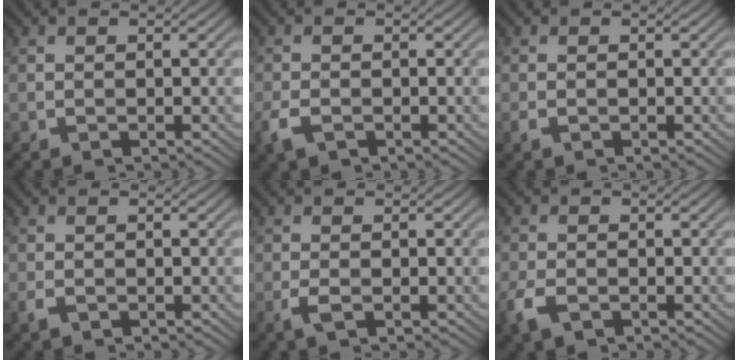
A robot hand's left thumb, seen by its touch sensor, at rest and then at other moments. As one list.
[{"total": 2.8, "force": [-1.6, 1.5, 1.8], "torque": [-0.048, -0.007, -0.037]}, {"total": 1.0, "force": [-0.6, 0.6, 0.5], "torque": [-0.016, -0.001, -0.012]}, {"total": 1.2, "force": [-0.8, 0.5, 0.7], "torque": [-0.019, -0.002, -0.016]}, {"total": 1.7, "force": [-0.8, 0.4, 1.4], "torque": [-0.034, -0.001, -0.018]}, {"total": 3.6, "force": [-1.9, 2.0, 2.3], "torque": [-0.061, -0.009, -0.046]}]